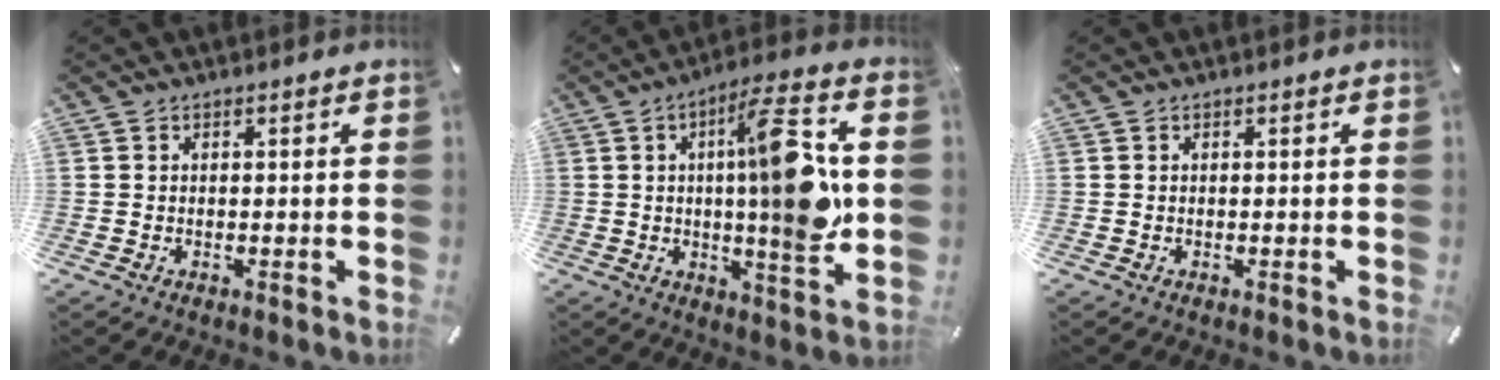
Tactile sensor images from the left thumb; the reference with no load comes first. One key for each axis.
{"total": 18.1, "fx": 2.5, "fy": 4.0, "fz": 17.5, "tx": -0.276, "ty": -0.006, "tz": 0.030}
{"total": 0.0}